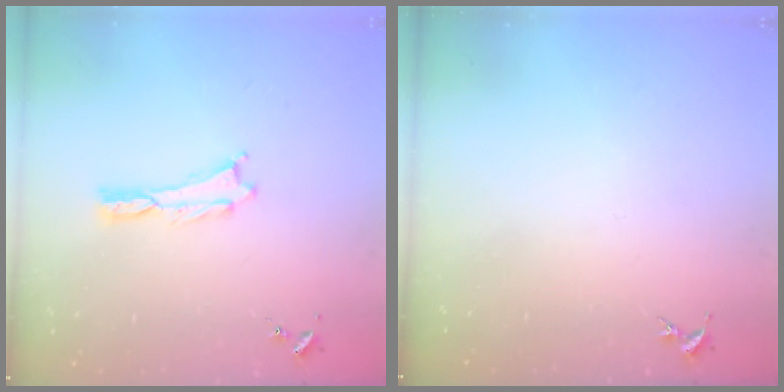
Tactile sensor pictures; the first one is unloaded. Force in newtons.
{"total": 0.0}